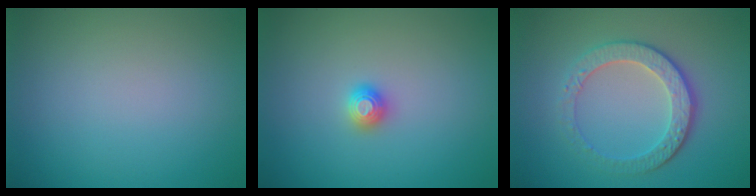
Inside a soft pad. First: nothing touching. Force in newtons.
{"total": 1.2, "press": 1.2, "slide": 0.1}
{"total": 4.3, "press": 3.3, "slide": 2.8}